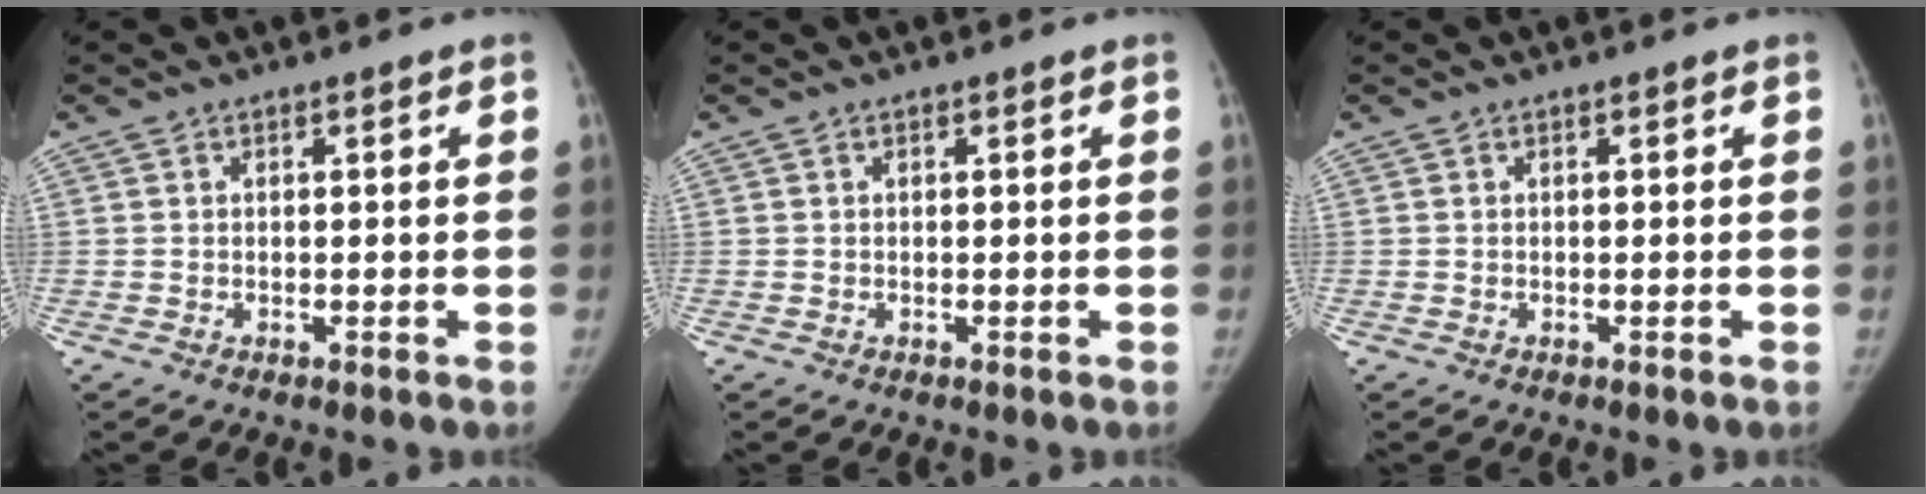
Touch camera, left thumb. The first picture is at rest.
{"total": 0.0}
{"total": 0.0}